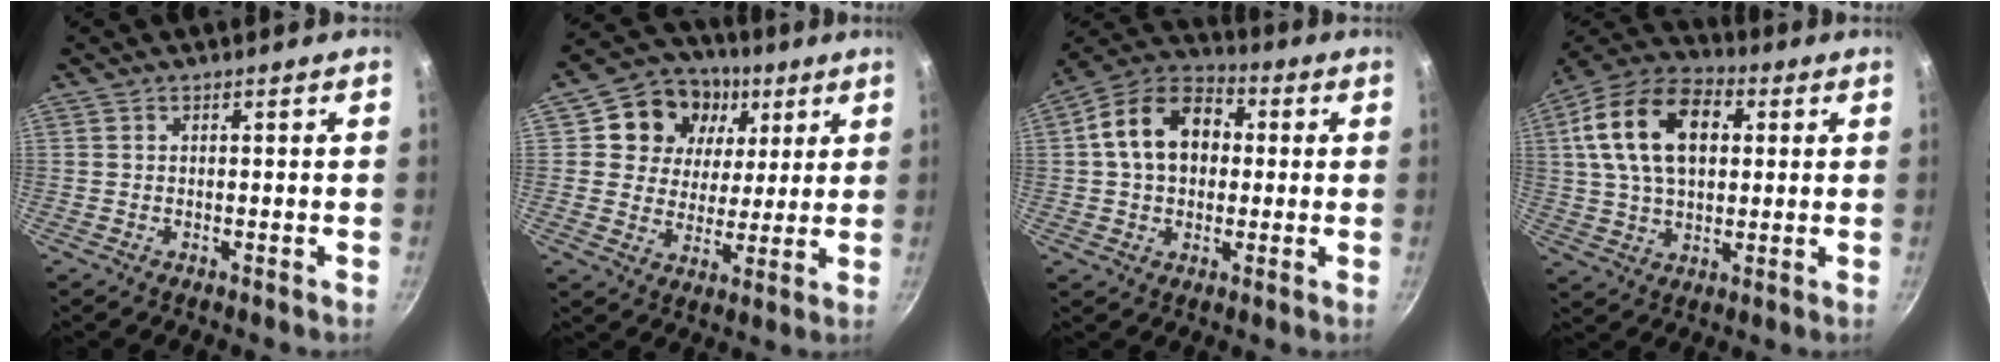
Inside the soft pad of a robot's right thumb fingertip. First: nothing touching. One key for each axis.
{"total": 14.6, "fx": 5.2, "fy": 12.3, "fz": 5.9, "tx": -0.074, "ty": -0.006, "tz": 0.076}
{"total": 14.6, "fx": 1.8, "fy": 10.9, "fz": 9.6, "tx": -0.129, "ty": 0.030, "tz": 0.012}
{"total": 18.6, "fx": 4.3, "fy": 11.9, "fz": 13.7, "tx": -0.226, "ty": 0.017, "tz": 0.062}